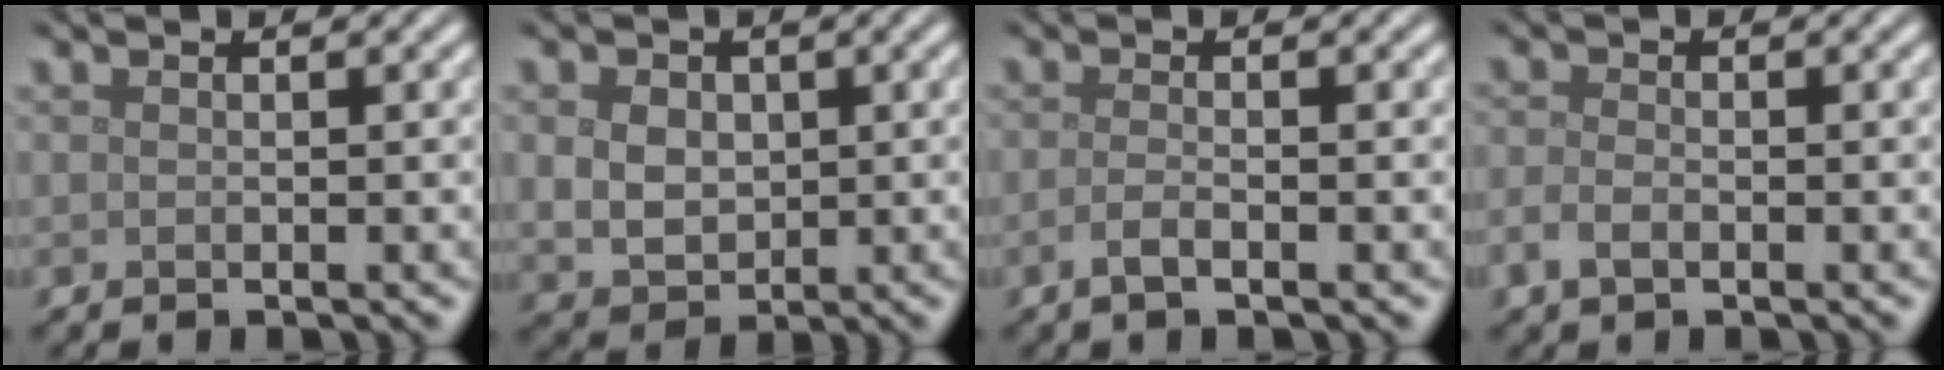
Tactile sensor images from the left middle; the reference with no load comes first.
{"total": 4.2, "force": [0.6, 3.4, 2.4], "torque": [-0.048, 0.007, 0.004]}
{"total": 1.5, "force": [-0.7, 0.5, 1.3], "torque": [-0.022, 0.001, -0.019]}
{"total": 1.8, "force": [-0.9, 1.1, 1.2], "torque": [-0.026, 0.000, -0.021]}